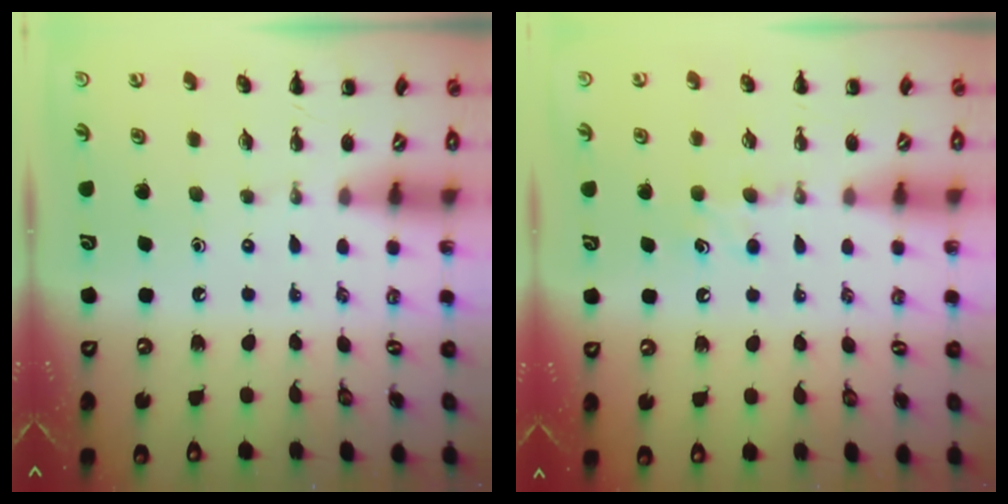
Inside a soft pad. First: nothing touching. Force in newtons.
{"total": 6.2, "press": 6.0, "slide": 1.6}